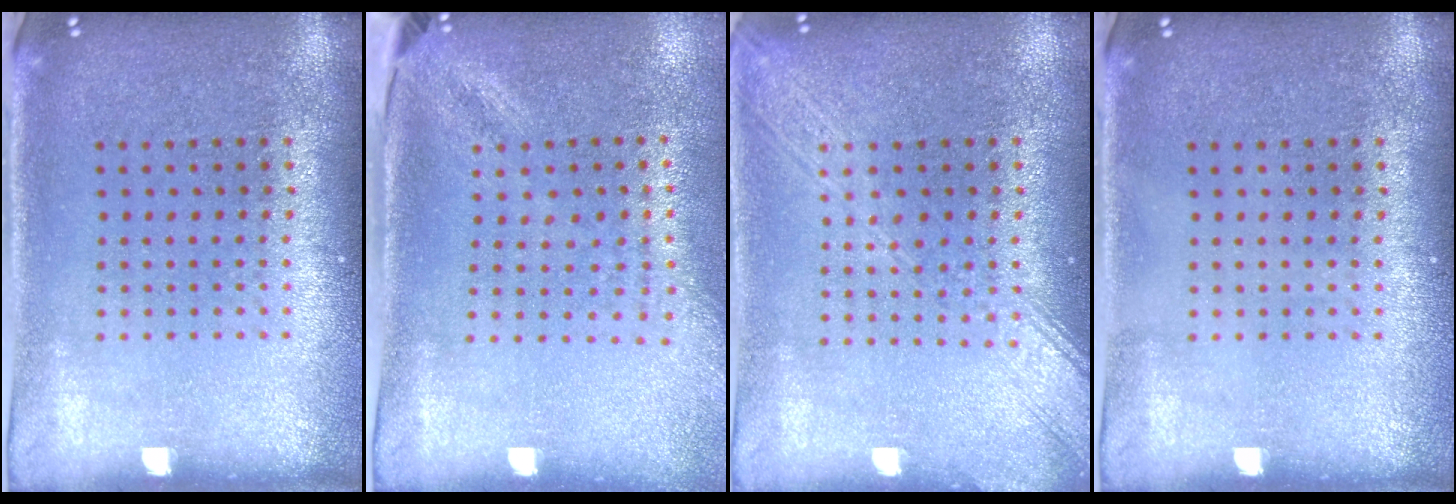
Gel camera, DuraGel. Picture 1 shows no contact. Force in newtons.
{"total": 1.8, "press": 1.4, "slide": 1.2}
{"total": 3.5, "press": 3.5, "slide": 0.4}
{"total": 0.0}